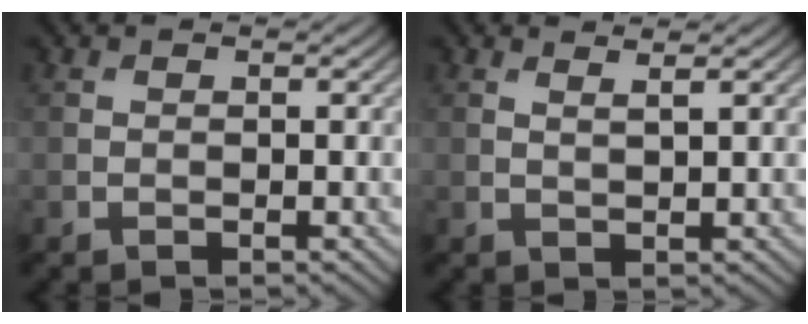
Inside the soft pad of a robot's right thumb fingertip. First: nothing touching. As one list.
[{"total": 1.8, "force": [1.4, 0.3, 1.2], "torque": [-0.020, -0.003, 0.019]}]